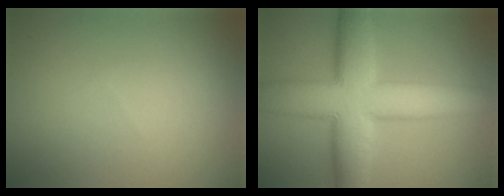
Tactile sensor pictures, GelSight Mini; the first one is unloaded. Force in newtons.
{"total": 11.3, "press": 11.3, "slide": 0.6}